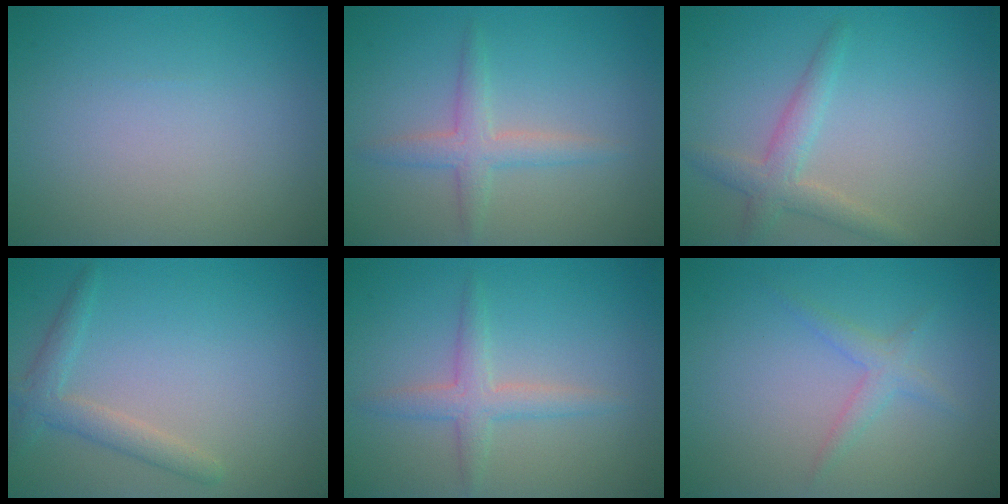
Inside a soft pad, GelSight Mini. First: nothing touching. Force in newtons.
{"total": 2.5, "press": 2.5, "slide": 0.1}
{"total": 2.6, "press": 2.6, "slide": 0.1}
{"total": 2.3, "press": 2.3, "slide": 0.2}
{"total": 2.5, "press": 2.5, "slide": 0.1}
{"total": 1.7, "press": 1.7, "slide": 0.1}